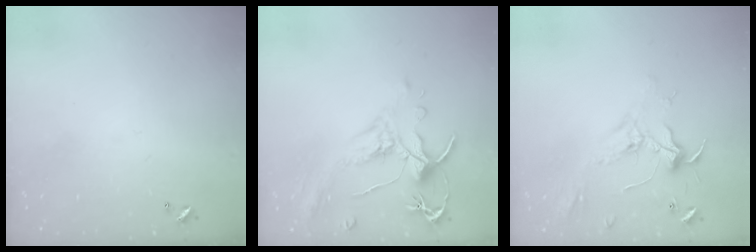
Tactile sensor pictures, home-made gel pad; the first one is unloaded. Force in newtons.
{"total": 1.6, "press": 1.0, "slide": 1.2}
{"total": 2.3, "press": 2.2, "slide": 0.9}